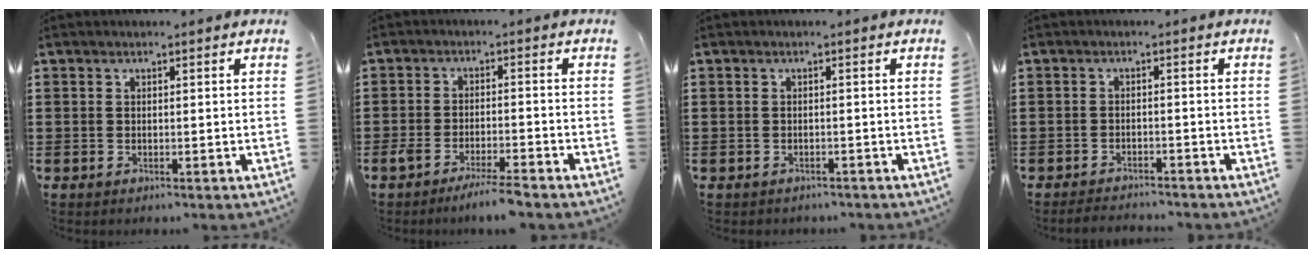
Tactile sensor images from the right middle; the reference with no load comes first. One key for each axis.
{"total": 4.2, "fx": -3.6, "fy": 0.1, "fz": 2.2, "tx": -0.042, "ty": -0.005, "tz": -0.068}
{"total": 0.7, "fx": -0.7, "fy": 0.3, "fz": 0.0, "tx": -0.002, "ty": 0.001, "tz": -0.015}
{"total": 2.1, "fx": -2.1, "fy": 0.2, "fz": 0.1, "tx": -0.008, "ty": 0.001, "tz": -0.044}